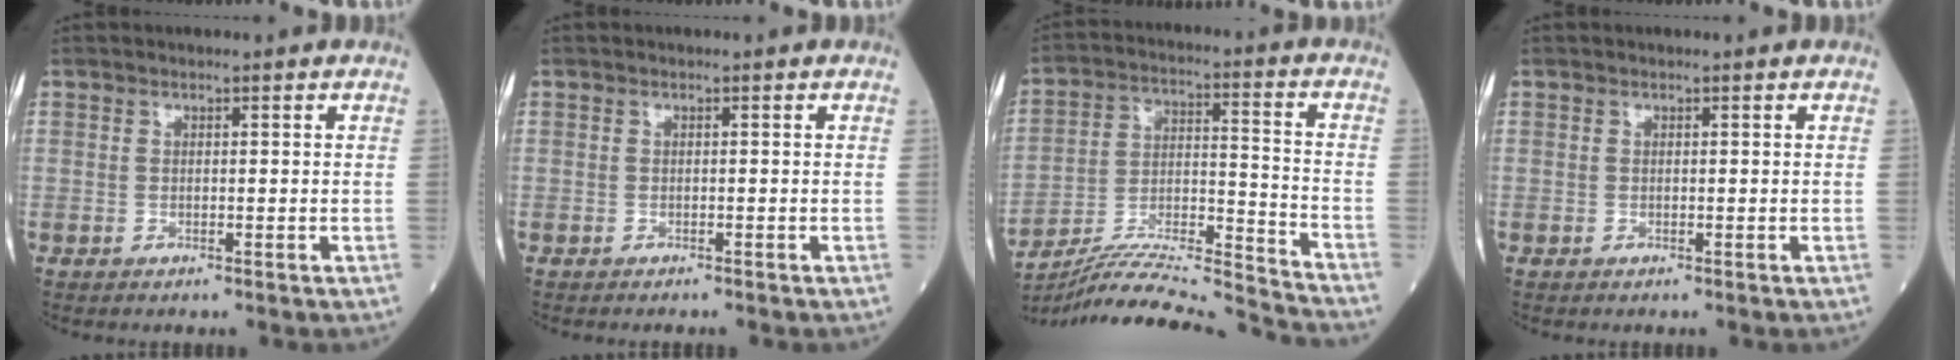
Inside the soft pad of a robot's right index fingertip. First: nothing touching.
{"total": 0.8, "force": [-0.7, 0.0, 0.2], "torque": [-0.005, 0.000, -0.012]}
{"total": 19.8, "force": [-19.0, -1.6, 5.4], "torque": [-0.111, 0.000, -0.310]}
{"total": 0.0}